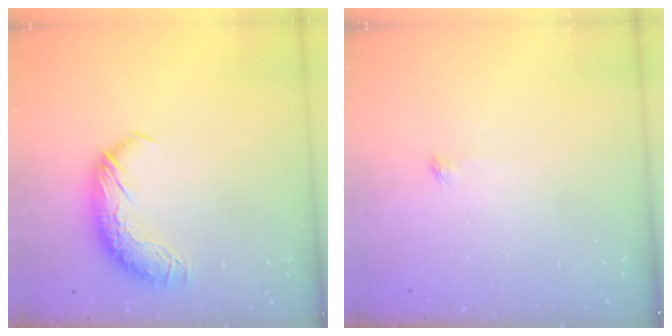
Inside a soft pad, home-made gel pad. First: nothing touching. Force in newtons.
{"total": 8.4, "press": 8.4, "slide": 0.6}